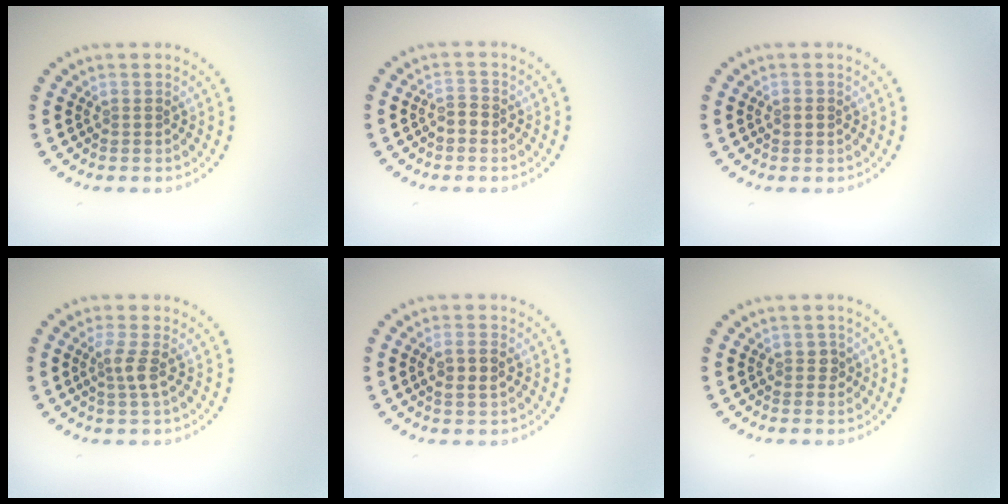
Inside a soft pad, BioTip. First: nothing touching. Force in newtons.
{"total": 1.2, "press": 1.2, "slide": 0.4}
{"total": 1.1, "press": 1.1, "slide": 0.2}
{"total": 1.9, "press": 1.4, "slide": 1.2}
{"total": 2.1, "press": 2.0, "slide": 0.5}
{"total": 0.8, "press": 0.8, "slide": 0.3}